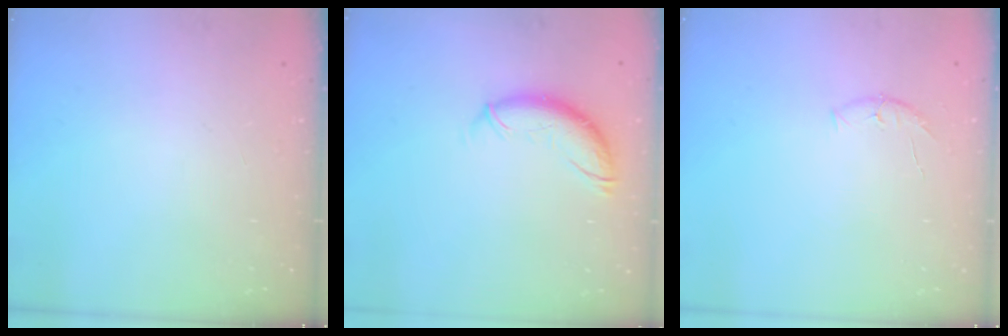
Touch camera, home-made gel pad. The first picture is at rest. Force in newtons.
{"total": 10.8, "press": 10.6, "slide": 1.8}
{"total": 5.6, "press": 5.5, "slide": 1.1}